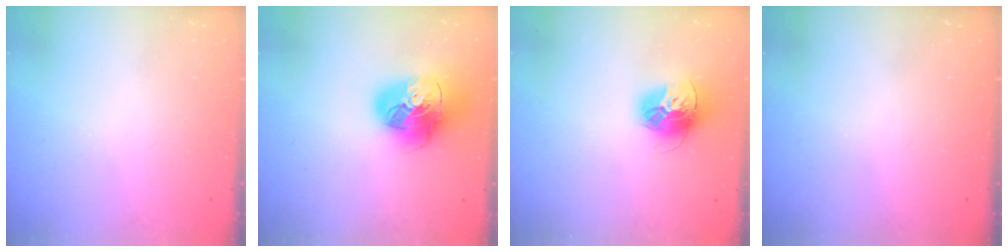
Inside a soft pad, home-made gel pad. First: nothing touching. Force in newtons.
{"total": 17.8, "press": 17.6, "slide": 2.6}
{"total": 14.0, "press": 14.0, "slide": 1.3}
{"total": 0.0}